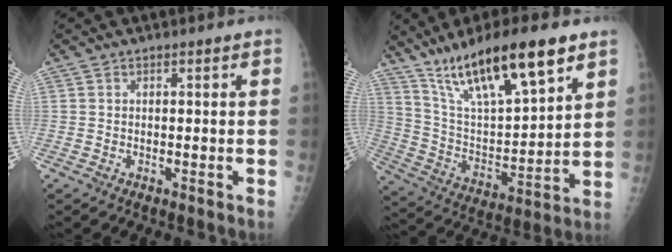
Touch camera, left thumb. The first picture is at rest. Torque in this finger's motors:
{"motor_torque": [1.30, -0.62, 1.26, -1.51, 0.48]}